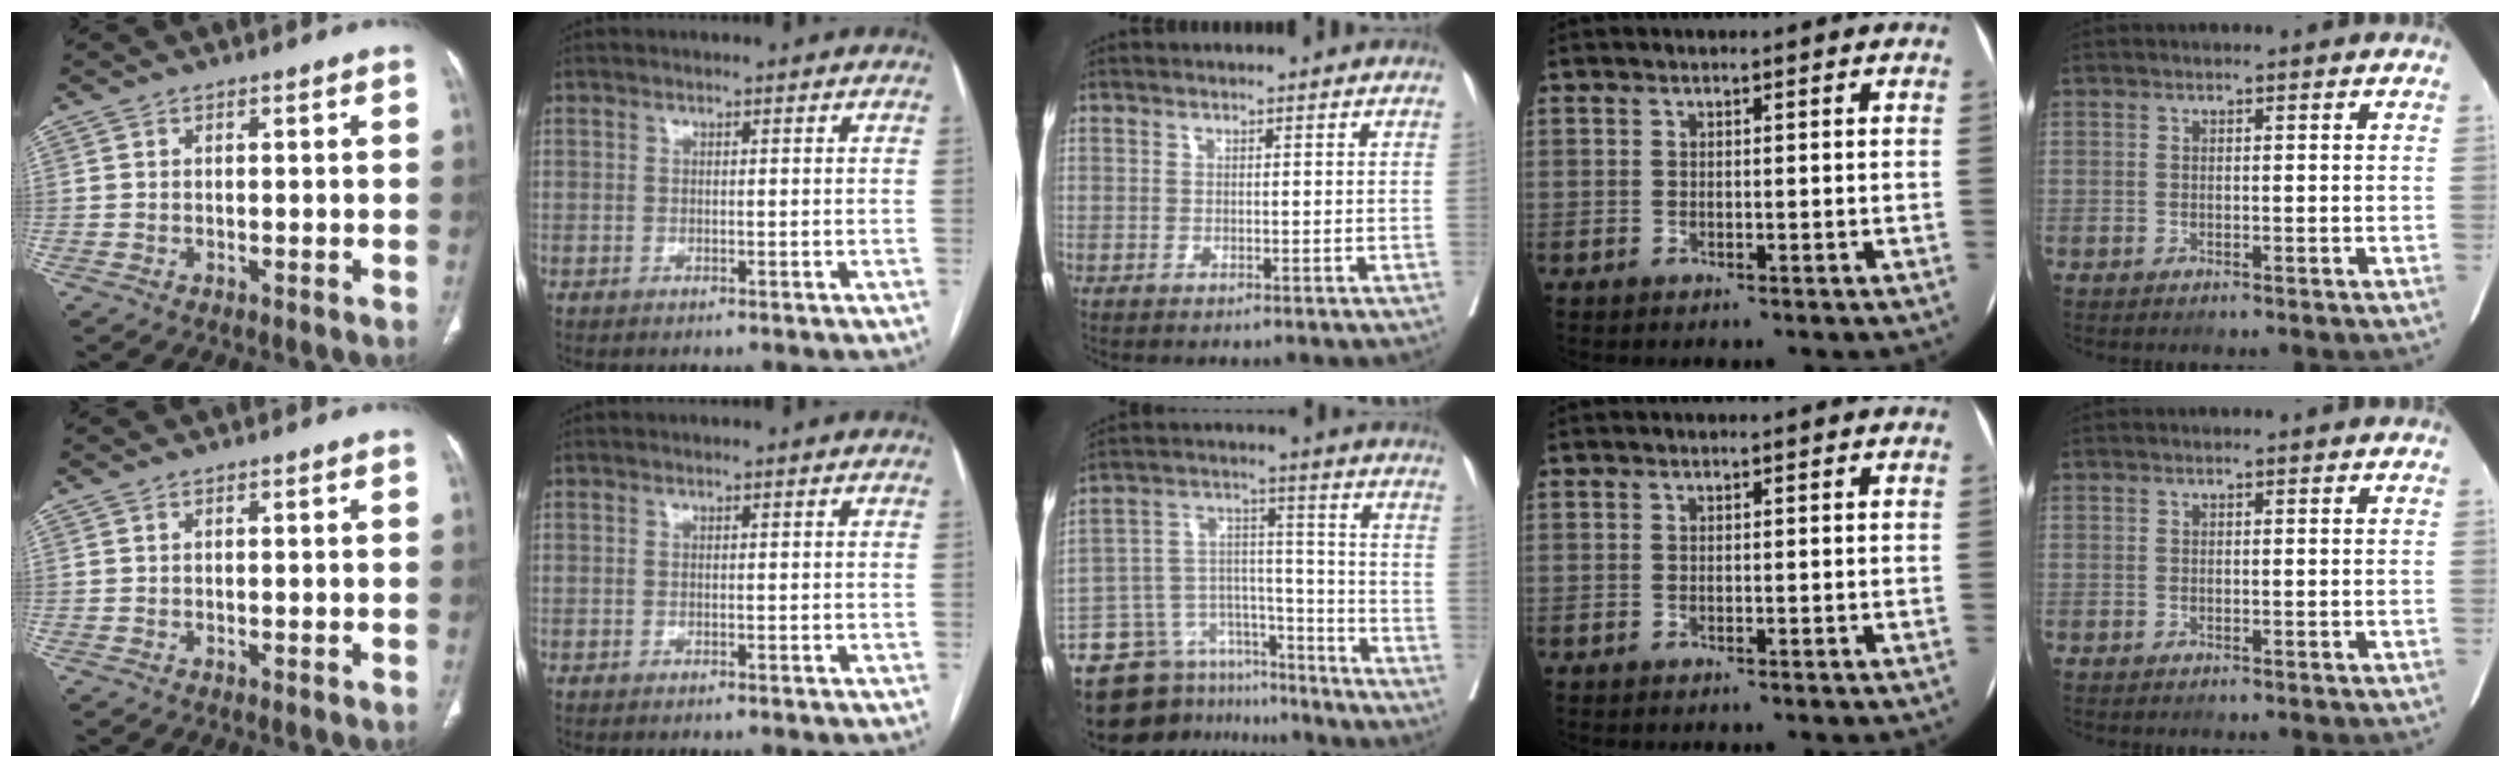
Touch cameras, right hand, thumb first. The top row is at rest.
{"middle": {"total": 15.3, "force": [-14.0, 5.9, 1.7], "torque": [-0.032, 0.054, -0.220]}}